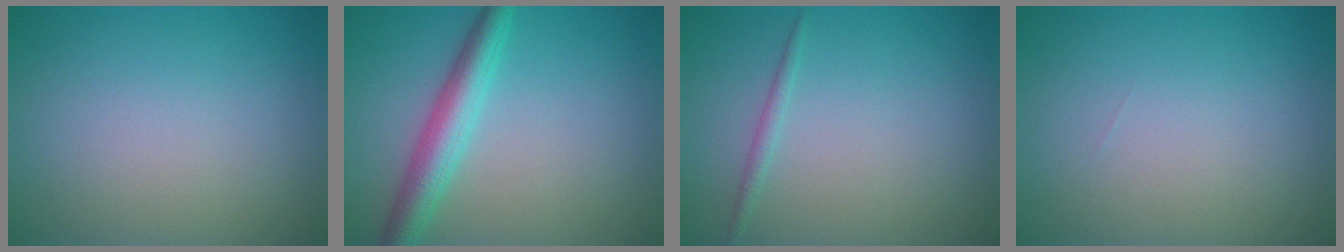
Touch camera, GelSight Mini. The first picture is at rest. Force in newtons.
{"total": 4.2, "press": 4.2, "slide": 0.1}
{"total": 0.9, "press": 0.9, "slide": 0.0}
{"total": 0.0}